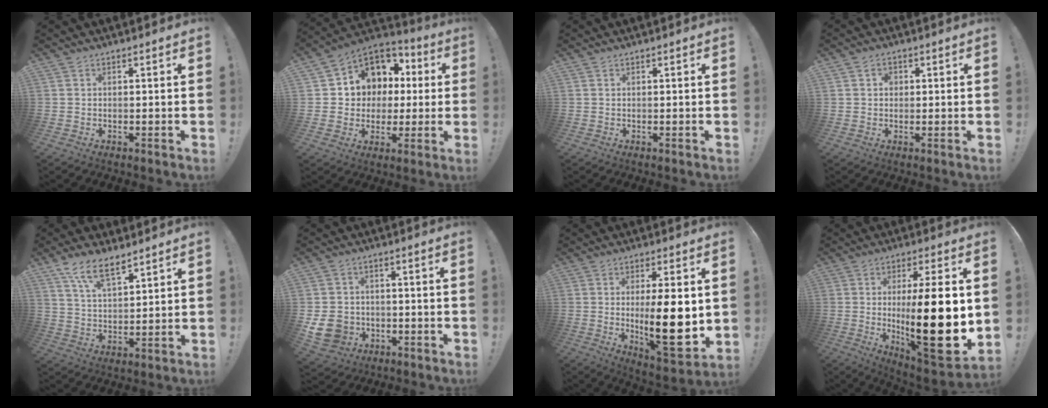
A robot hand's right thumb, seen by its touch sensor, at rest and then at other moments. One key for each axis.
{"total": 10.4, "fx": 2.6, "fy": 9.6, "fz": 2.9, "tx": -0.044, "ty": -0.022, "tz": 0.068}
{"total": 0.0}
{"total": 2.3, "fx": 0.3, "fy": 2.1, "fz": 0.9, "tx": -0.003, "ty": 0.000, "tz": 0.002}
{"total": 9.7, "fx": 7.1, "fy": 3.6, "fz": 5.5, "tx": -0.107, "ty": -0.034, "tz": 0.136}
{"total": 10.0, "fx": -2.9, "fy": 8.4, "fz": 4.6, "tx": -0.091, "ty": 0.013, "tz": -0.052}
{"total": 17.5, "fx": 0.2, "fy": 5.1, "fz": 16.8, "tx": -0.253, "ty": -0.028, "tz": 0.004}
{"total": 23.6, "fx": -0.1, "fy": 5.6, "fz": 23.0, "tx": -0.376, "ty": -0.028, "tz": 0.003}